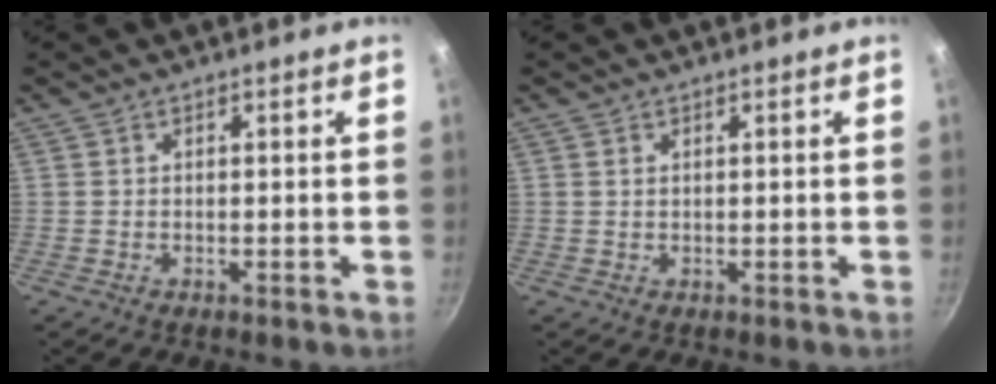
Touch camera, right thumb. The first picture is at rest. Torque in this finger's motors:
{"motor_torque": [-0.11, 0.14, -0.32, 0.19, 0.07]}